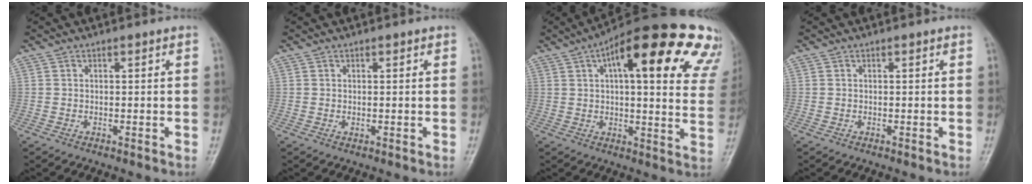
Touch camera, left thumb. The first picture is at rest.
{"total": 0.6, "force": [0.2, 0.4, 0.4], "torque": [-0.003, -0.001, 0.002]}
{"total": 30.0, "force": [15.4, 9.8, 23.8], "torque": [-0.259, 0.018, 0.194]}
{"total": 0.0}